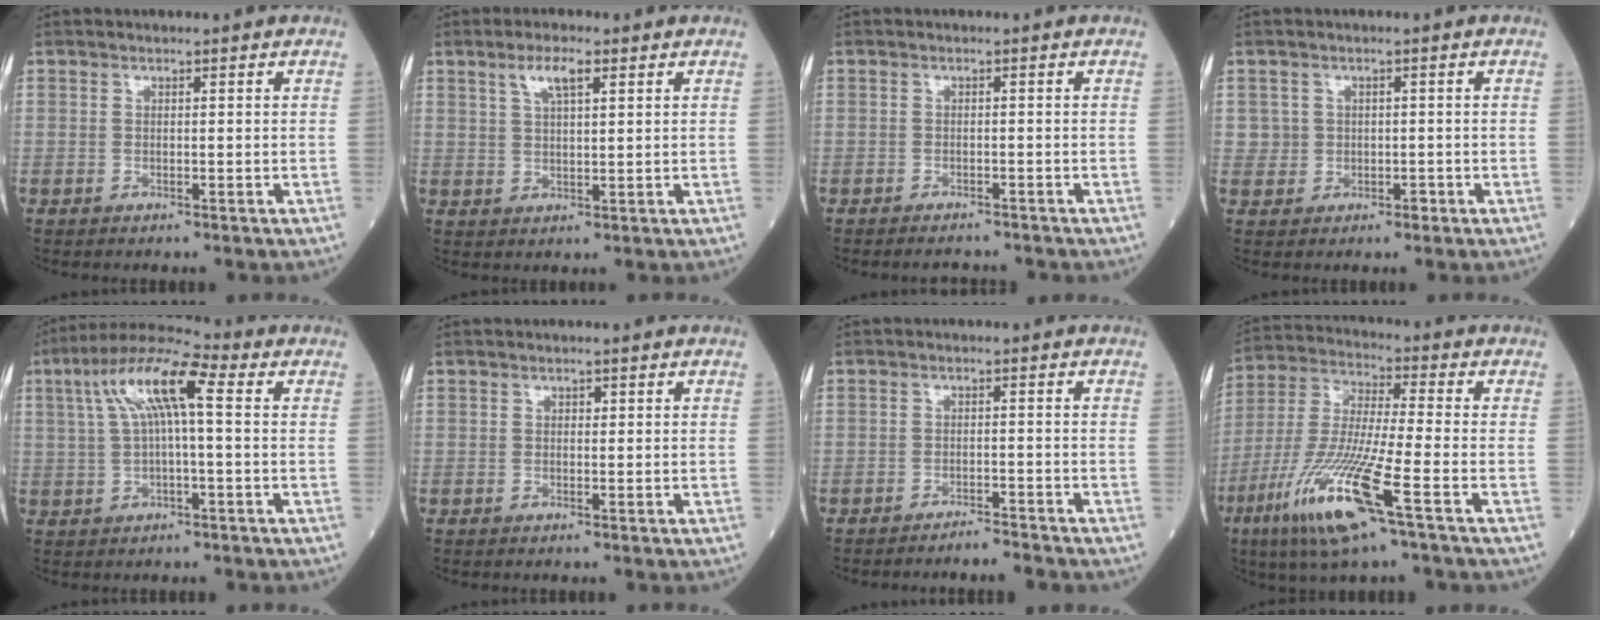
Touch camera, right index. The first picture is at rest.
{"total": 4.3, "force": [2.3, 0.9, 3.5], "torque": [-0.073, 0.007, 0.046]}
{"total": 2.5, "force": [-2.4, 0.5, 0.4], "torque": [-0.004, -0.005, -0.033]}
{"total": 2.5, "force": [0.0, 2.4, 0.3], "torque": [0.001, 0.005, 0.004]}
{"total": 10.7, "force": [2.7, 1.9, 10.2], "torque": [-0.204, 0.038, 0.044]}
{"total": 0.5, "force": [0.2, 0.4, 0.3], "torque": [-0.003, 0.000, 0.001]}
{"total": 2.9, "force": [-2.8, -0.7, 0.2], "torque": [0.000, -0.011, -0.046]}
{"total": 15.8, "force": [-7.5, 0.7, 13.9], "torque": [-0.301, -0.031, -0.144]}